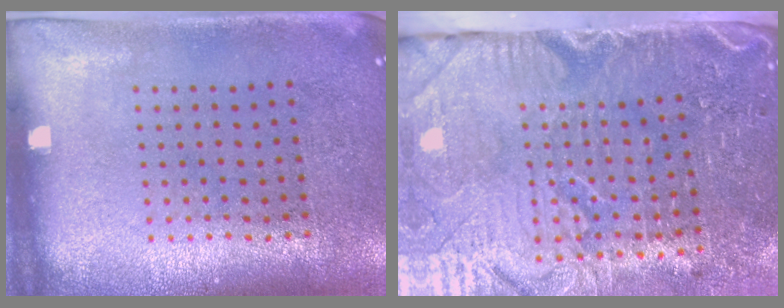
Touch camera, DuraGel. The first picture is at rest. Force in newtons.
{"total": 5.3, "press": 4.4, "slide": 2.9}